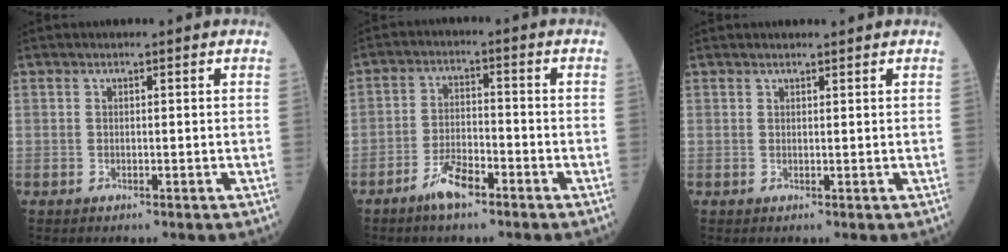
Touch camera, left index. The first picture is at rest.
{"total": 5.3, "force": [-3.8, 1.4, 3.5], "torque": [-0.076, 0.000, -0.071]}
{"total": 1.8, "force": [1.7, 0.1, 0.5], "torque": [-0.006, 0.012, 0.027]}